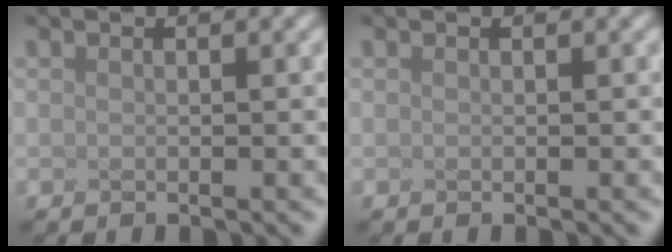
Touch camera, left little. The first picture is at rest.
{"total": 0.0}